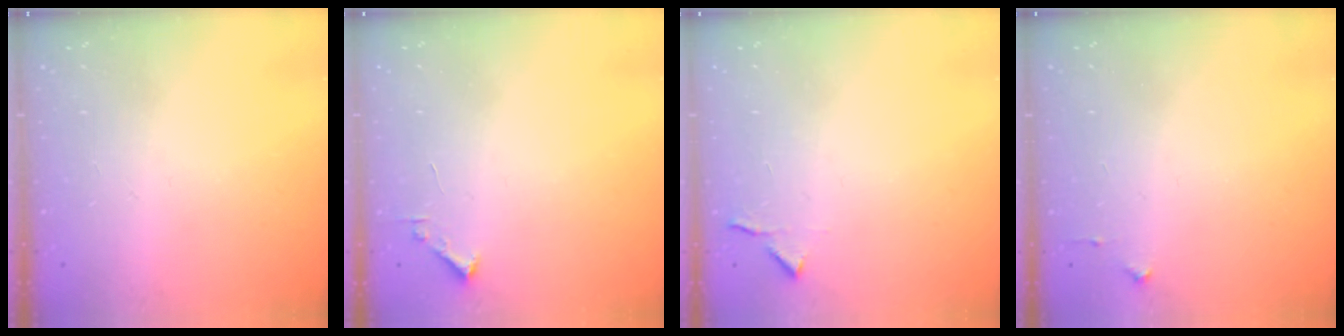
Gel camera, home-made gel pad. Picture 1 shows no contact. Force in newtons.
{"total": 1.7, "press": 1.7, "slide": 0.2}
{"total": 4.2, "press": 4.1, "slide": 0.6}
{"total": 2.7, "press": 2.6, "slide": 0.4}